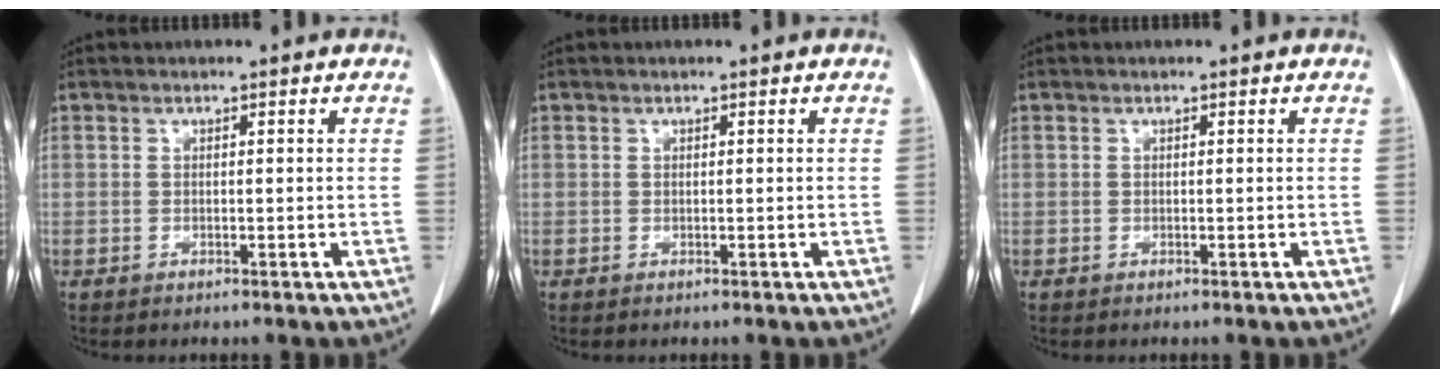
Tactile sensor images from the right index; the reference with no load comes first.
{"total": 0.0}
{"total": 0.0}